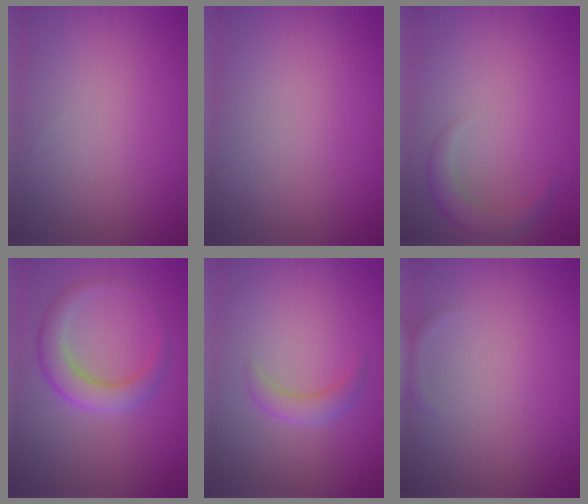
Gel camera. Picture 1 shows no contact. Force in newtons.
{"total": 0.0}
{"total": 2.4, "press": 2.4, "slide": 0.4}
{"total": 4.0, "press": 4.0, "slide": 0.1}
{"total": 2.0, "press": 2.0, "slide": 0.0}
{"total": 0.6, "press": 0.6, "slide": 0.1}